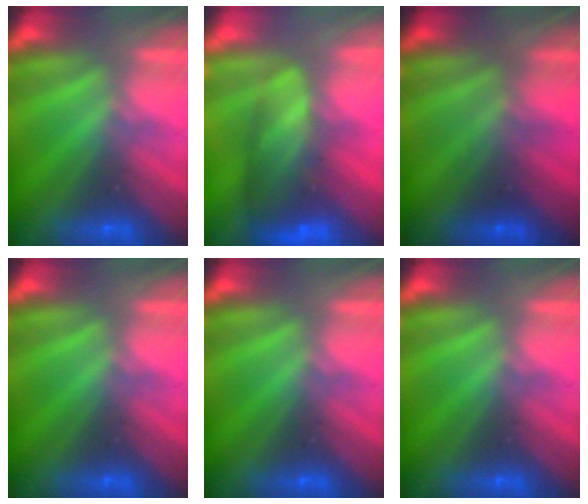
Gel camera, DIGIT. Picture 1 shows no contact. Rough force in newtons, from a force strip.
{"total": 7.6}
{"total": 1.9}
{"total": 0.0}
{"total": 0.0}
{"total": 0.0}